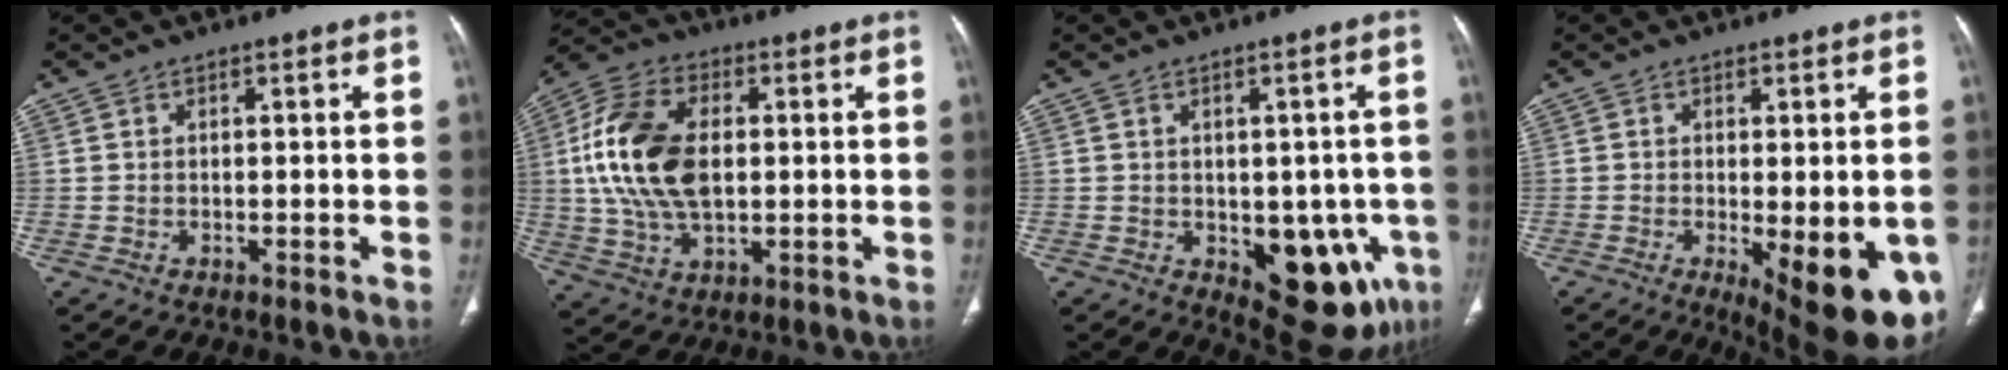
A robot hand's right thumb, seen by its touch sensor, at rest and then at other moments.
{"total": 17.4, "force": [1.6, 10.6, 13.7], "torque": [-0.268, 0.008, 0.031]}
{"total": 13.6, "force": [-4.2, 7.2, 10.7], "torque": [-0.093, 0.000, -0.035]}
{"total": 15.0, "force": [-5.3, 5.2, 13.1], "torque": [-0.132, -0.016, -0.058]}